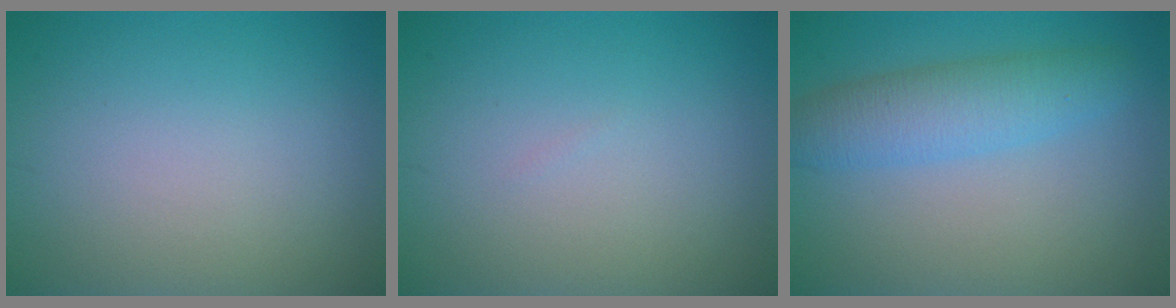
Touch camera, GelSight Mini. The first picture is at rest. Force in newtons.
{"total": 0.0}
{"total": 4.3, "press": 4.3, "slide": 0.1}